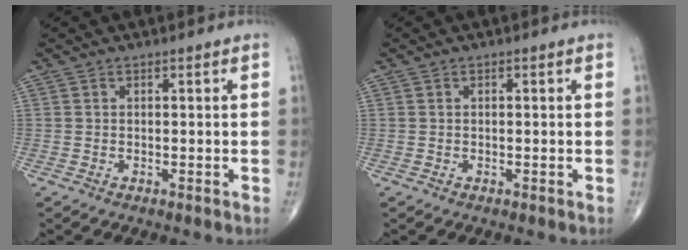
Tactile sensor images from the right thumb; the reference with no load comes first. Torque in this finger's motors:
{"motor_torque": [-0.14, -0.31, -0.08, -0.15, -0.03]}